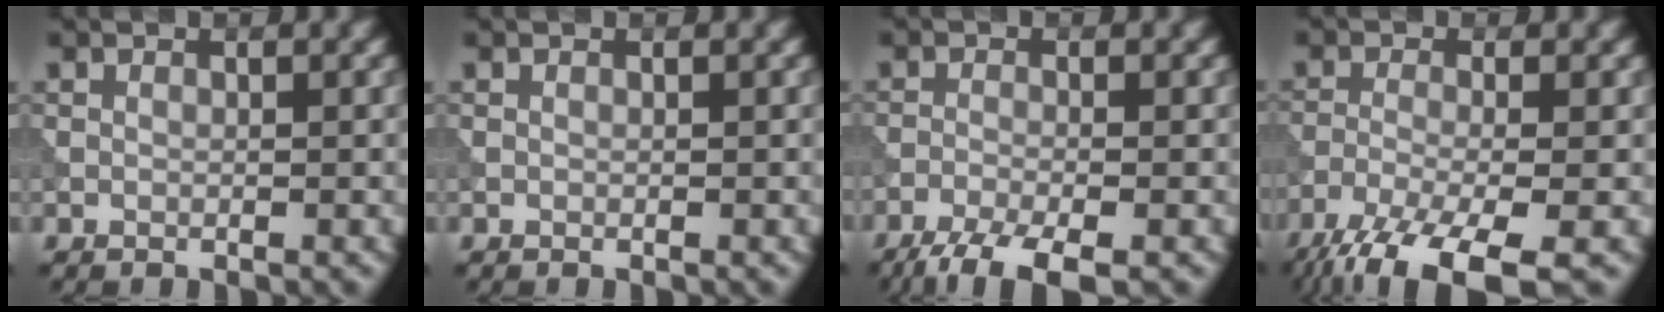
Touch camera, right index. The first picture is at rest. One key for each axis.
{"total": 0.0}
{"total": 4.6, "fx": -3.4, "fy": 0.8, "fz": 2.9, "tx": -0.053, "ty": -0.009, "tz": -0.073}
{"total": 8.8, "fx": -6.1, "fy": 2.2, "fz": 6.0, "tx": -0.114, "ty": -0.024, "tz": -0.116}